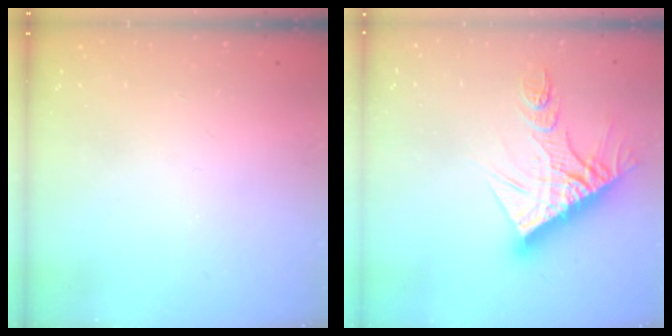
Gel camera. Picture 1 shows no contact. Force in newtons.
{"total": 17.1, "press": 17.0, "slide": 1.8}